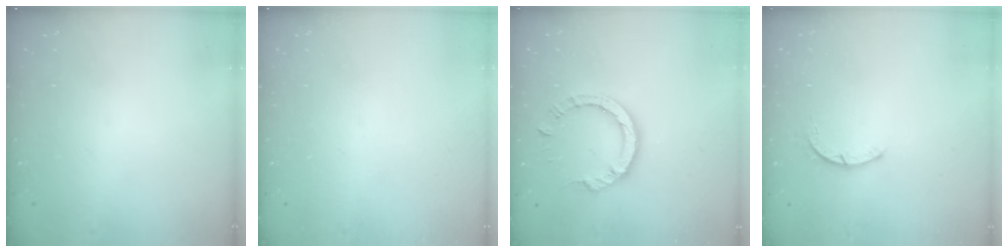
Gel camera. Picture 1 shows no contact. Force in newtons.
{"total": 0.0}
{"total": 8.5, "press": 8.4, "slide": 1.0}
{"total": 2.4, "press": 2.4, "slide": 0.3}